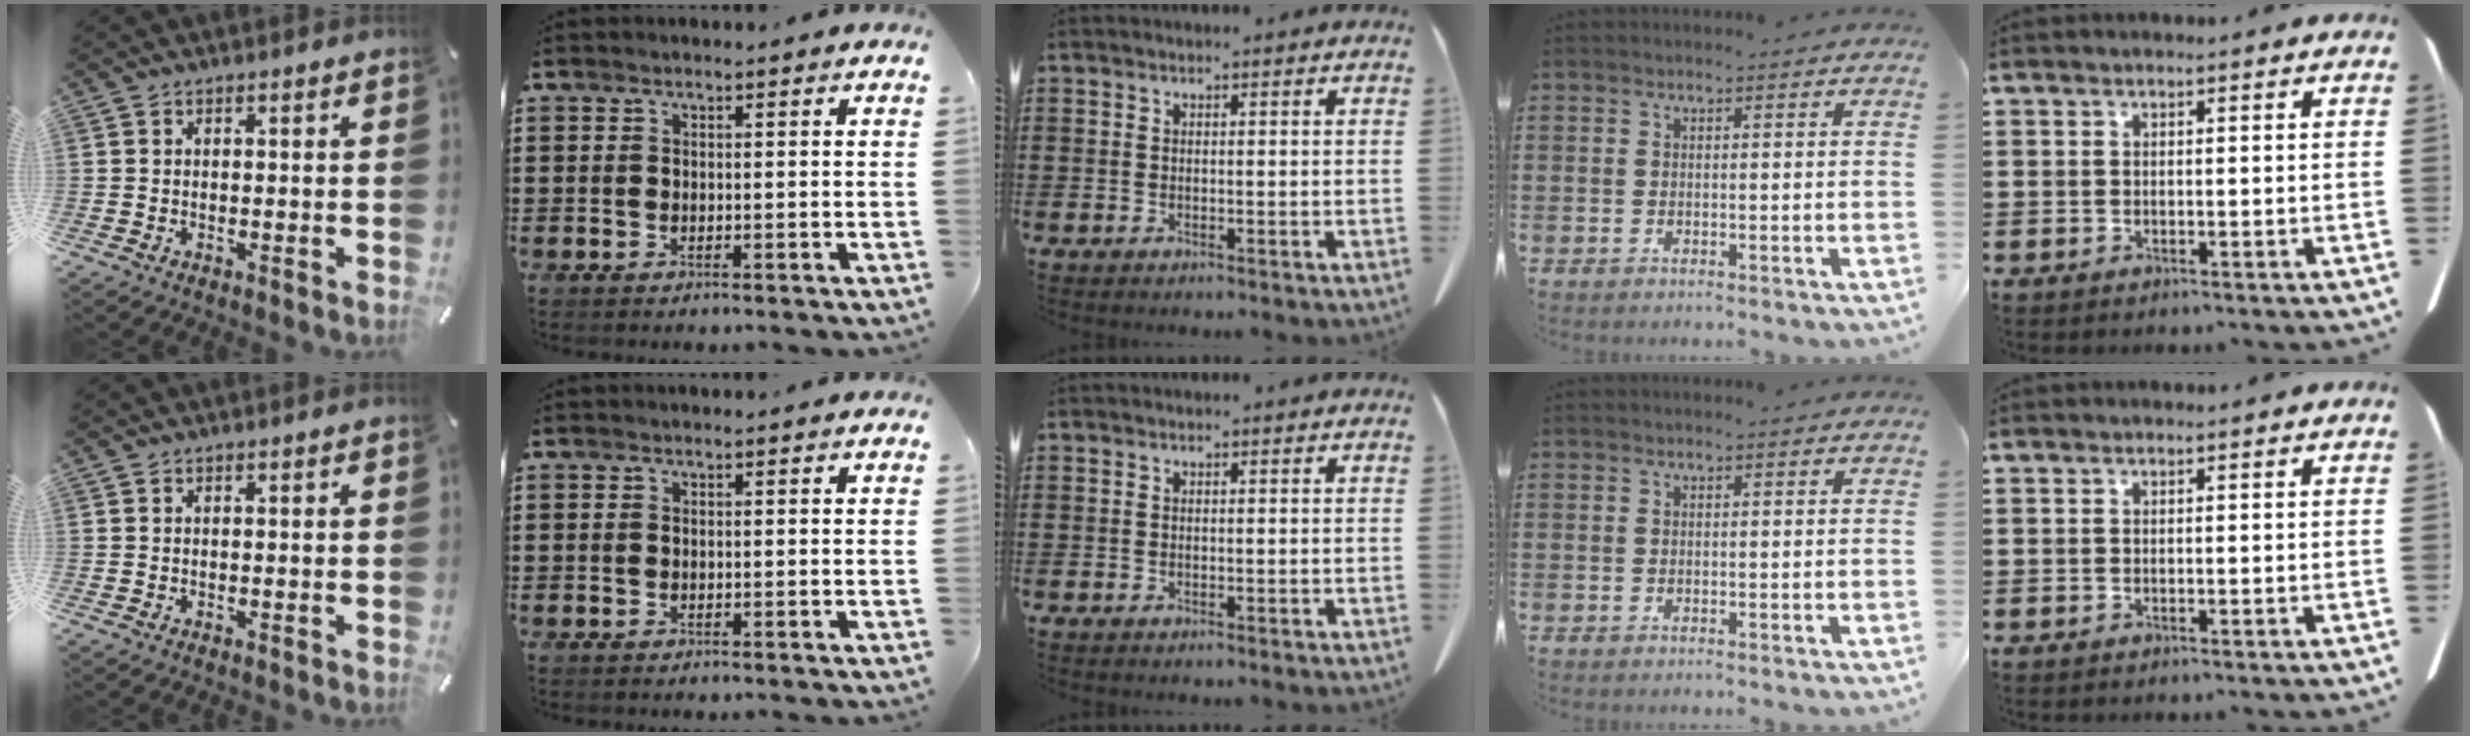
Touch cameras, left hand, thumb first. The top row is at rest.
{}